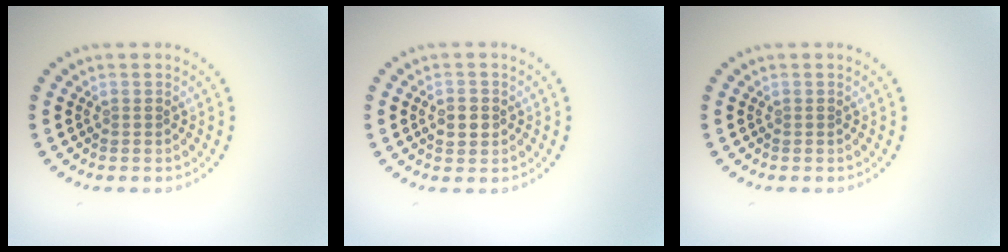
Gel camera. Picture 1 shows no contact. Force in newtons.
{"total": 2.3, "press": 2.3, "slide": 0.1}
{"total": 0.0}